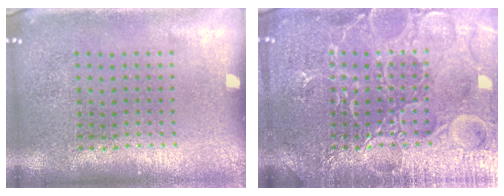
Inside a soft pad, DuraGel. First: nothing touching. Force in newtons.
{"total": 7.4, "press": 7.3, "slide": 1.0}